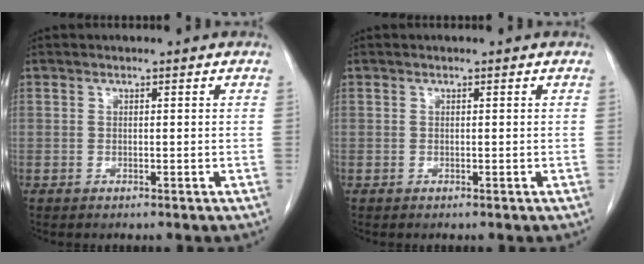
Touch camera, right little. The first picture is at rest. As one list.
[{"total": 0.0}]